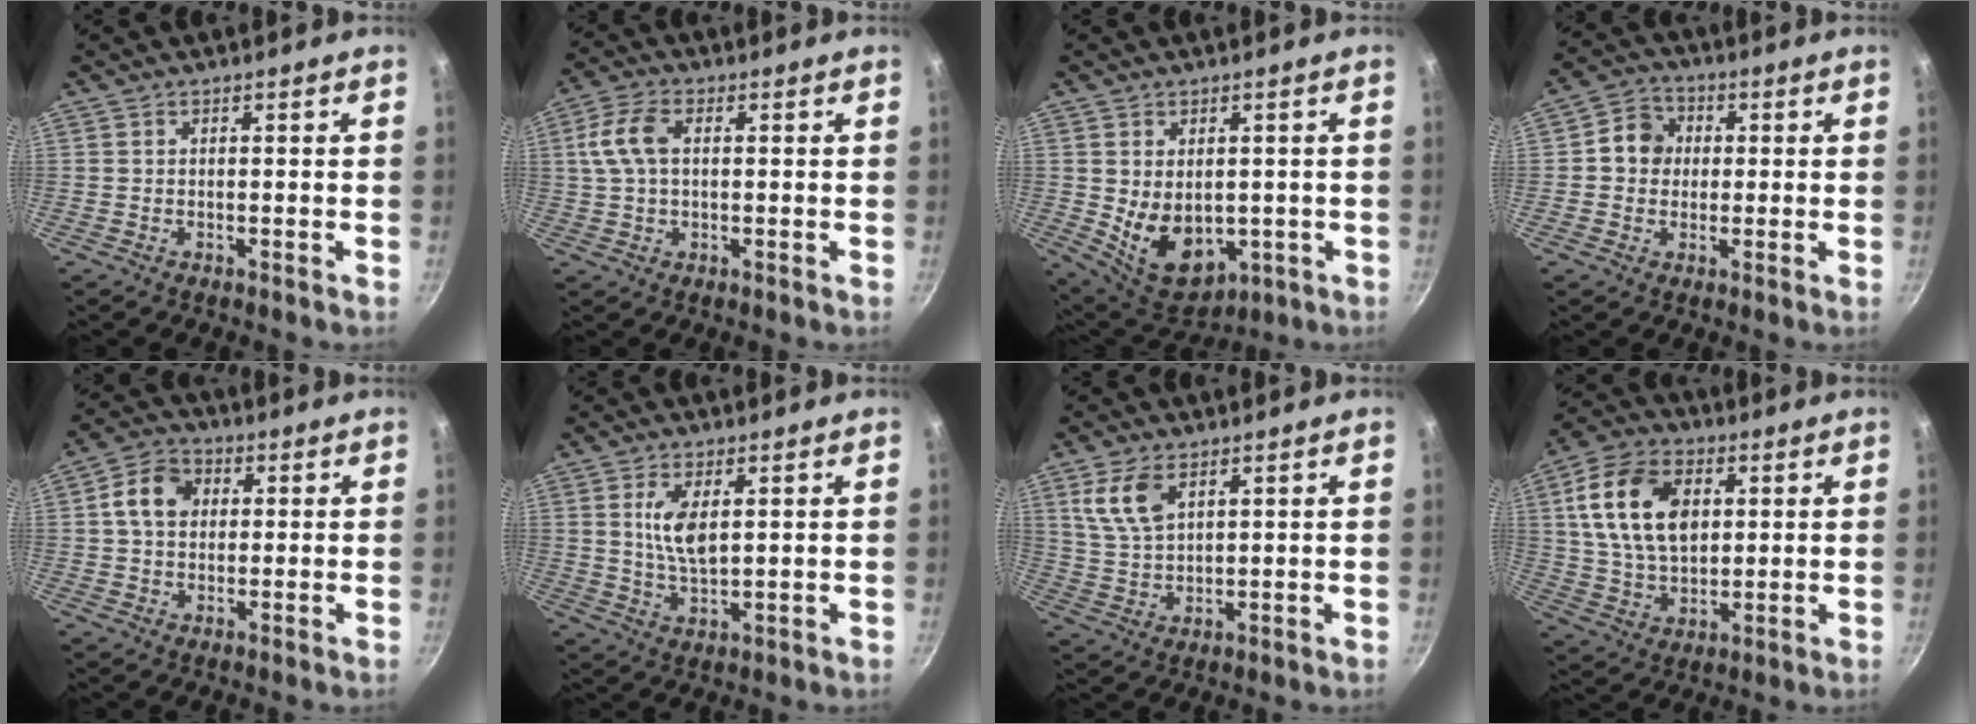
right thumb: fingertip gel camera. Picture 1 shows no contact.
{"total": 7.3, "force": [1.3, 4.4, 5.7], "torque": [-0.118, 0.016, 0.021]}
{"total": 11.4, "force": [-0.7, 8.0, 8.2], "torque": [-0.108, -0.016, 0.018]}
{"total": 6.8, "force": [0.6, 6.1, 2.9], "torque": [-0.014, 0.012, -0.006]}
{"total": 7.8, "force": [1.4, 6.1, 4.6], "torque": [-0.060, 0.013, 0.013]}
{"total": 6.8, "force": [1.8, 3.0, 5.8], "torque": [-0.104, -0.017, 0.038]}
{"total": 7.9, "force": [3.8, 4.3, 5.4], "torque": [-0.100, -0.017, 0.081]}
{"total": 16.5, "force": [4.0, 10.9, 11.8], "torque": [-0.198, -0.004, 0.072]}